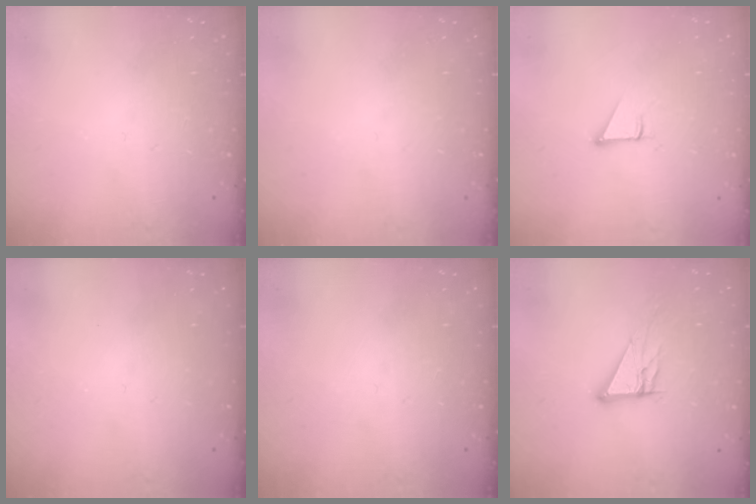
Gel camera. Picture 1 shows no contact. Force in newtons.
{"total": 0.0}
{"total": 1.6, "press": 1.6, "slide": 0.2}
{"total": 0.0}
{"total": 0.0}
{"total": 10.3, "press": 10.2, "slide": 1.0}